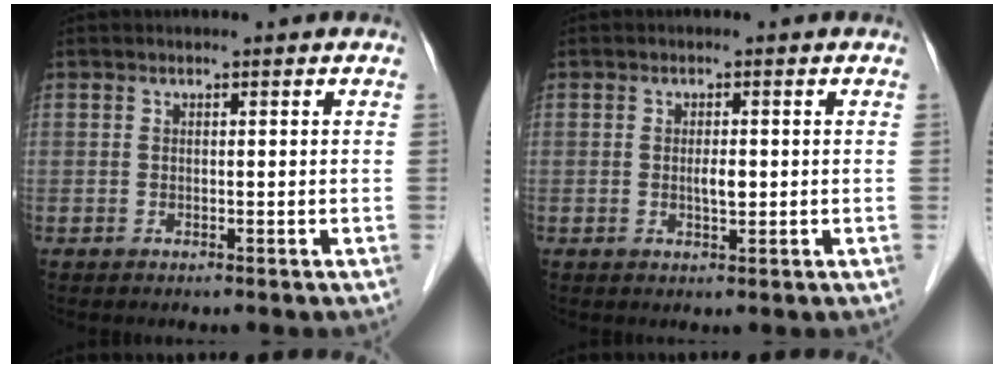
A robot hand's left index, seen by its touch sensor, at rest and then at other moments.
{"total": 1.8, "force": [0.0, 0.6, 1.7], "torque": [-0.031, 0.000, 0.000]}